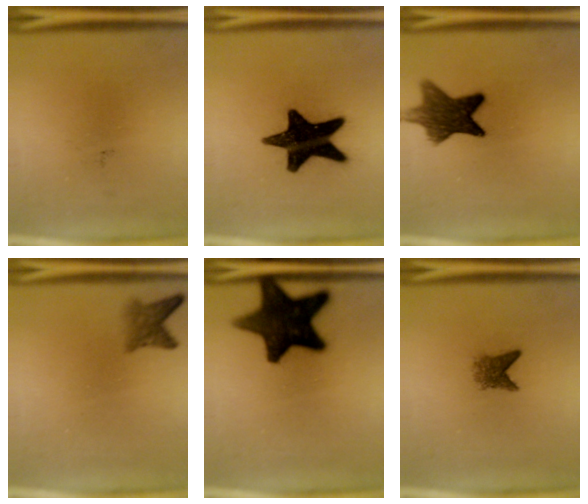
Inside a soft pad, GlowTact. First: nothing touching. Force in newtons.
{"total": 18.6}
{"total": 9.9}
{"total": 2.8}
{"total": 16.3}
{"total": 2.6}